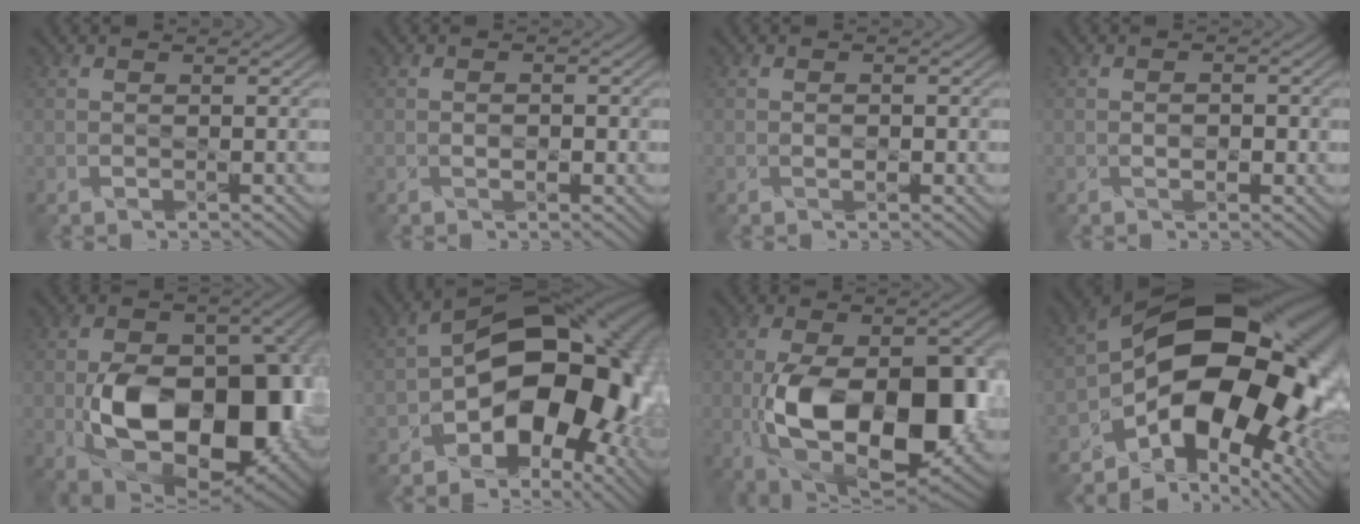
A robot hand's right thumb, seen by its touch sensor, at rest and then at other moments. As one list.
[{"total": 1.5, "force": [-0.4, 1.1, 1.0], "torque": [-0.016, -0.001, -0.008]}, {"total": 1.2, "force": [-0.3, 0.9, 0.8], "torque": [-0.012, 0.000, -0.007]}, {"total": 1.9, "force": [-0.4, 1.3, 1.3], "torque": [-0.020, -0.002, -0.008]}, {"total": 16.4, "force": [-3.4, 10.3, 12.3], "torque": [-0.177, -0.022, -0.055]}, {"total": 18.0, "force": [-3.9, 11.3, 13.5], "torque": [-0.157, -0.009, -0.063]}, {"total": 17.8, "force": [-3.5, 9.8, 14.4], "torque": [-0.241, -0.028, -0.051]}, {"total": 20.3, "force": [-3.0, 13.2, 15.2], "torque": [-0.227, -0.032, -0.035]}]